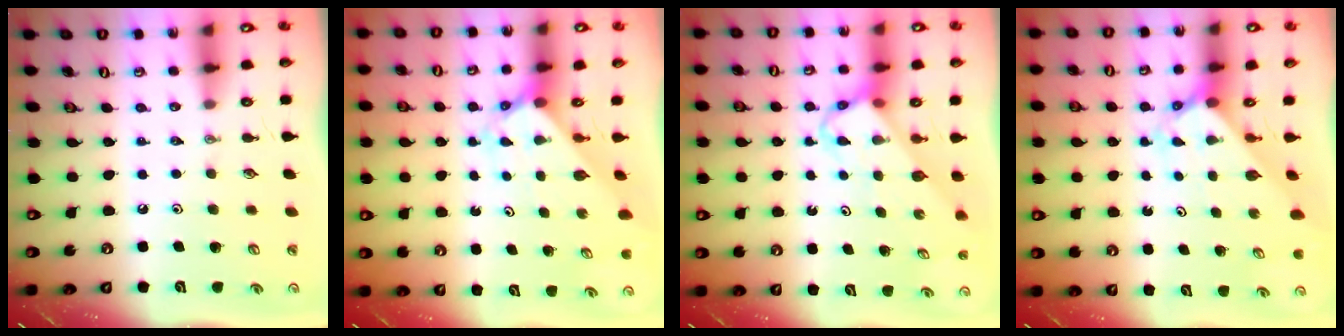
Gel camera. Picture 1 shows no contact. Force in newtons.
{"total": 2.1, "press": 2.1, "slide": 0.2}
{"total": 3.8, "press": 3.8, "slide": 0.1}
{"total": 2.1, "press": 2.1, "slide": 0.2}